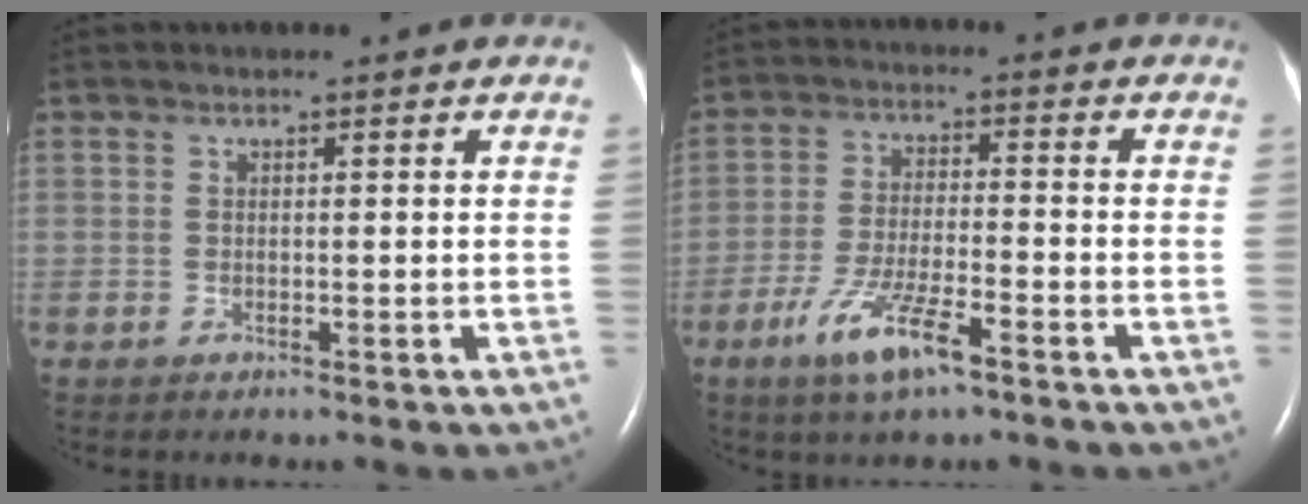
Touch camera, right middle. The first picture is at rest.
{"total": 8.5, "force": [-5.1, 1.4, 6.6], "torque": [-0.137, -0.014, -0.092]}